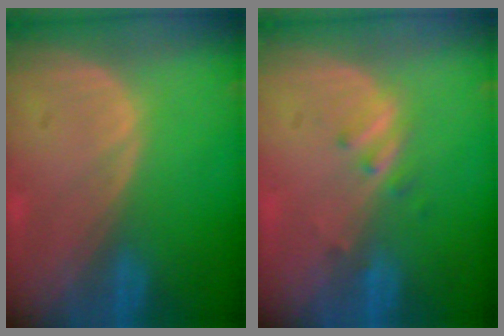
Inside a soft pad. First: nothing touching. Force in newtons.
{"total": 2.5, "press": 2.2, "slide": 1.2}